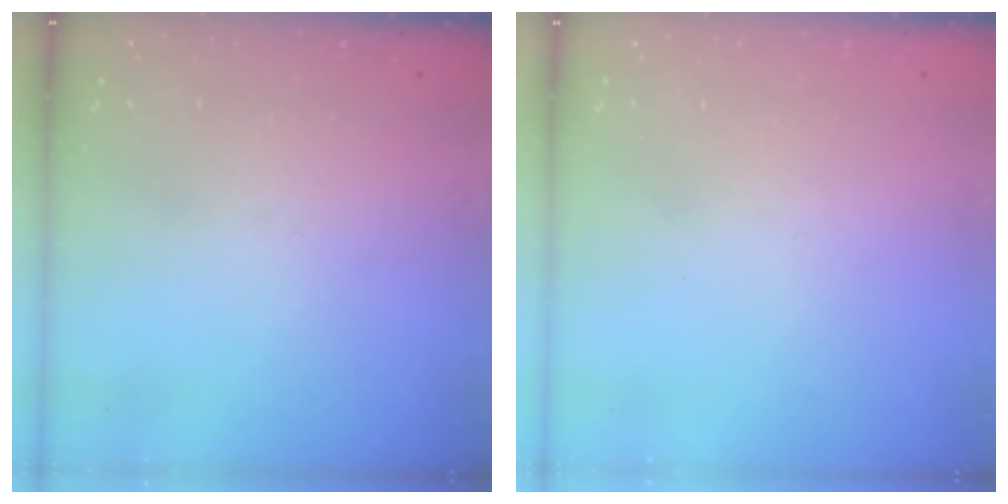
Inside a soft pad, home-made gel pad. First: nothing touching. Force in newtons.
{"total": 1.6, "press": 1.6, "slide": 0.1}